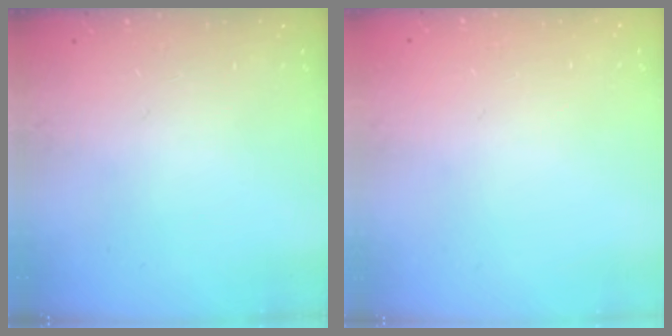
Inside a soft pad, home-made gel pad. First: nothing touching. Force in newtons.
{"total": 0.0}